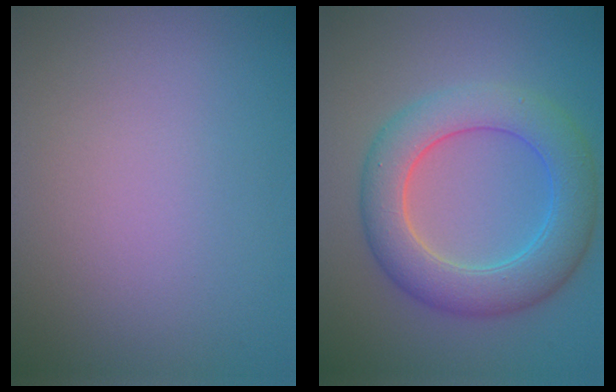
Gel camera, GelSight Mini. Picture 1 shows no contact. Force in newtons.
{"total": 6.9, "press": 6.9, "slide": 0.2}